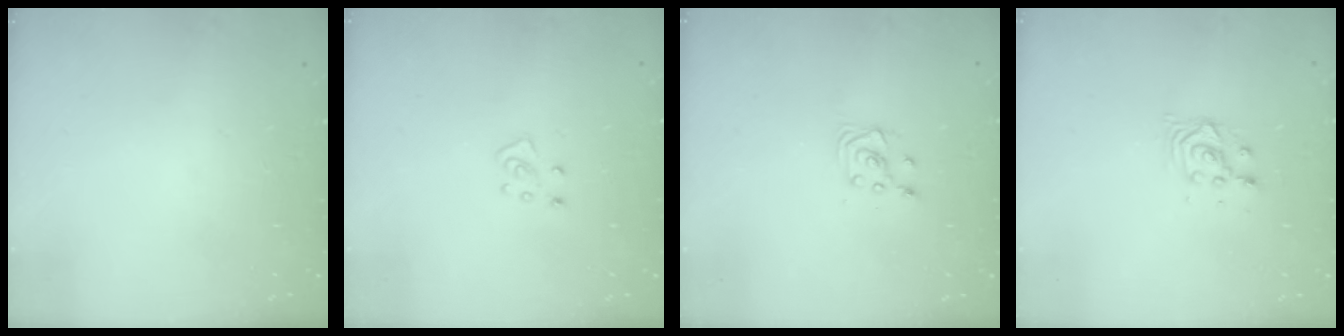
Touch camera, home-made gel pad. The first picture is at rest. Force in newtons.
{"total": 4.2, "press": 4.2, "slide": 0.4}
{"total": 3.4, "press": 3.4, "slide": 0.4}
{"total": 4.4, "press": 4.4, "slide": 0.2}